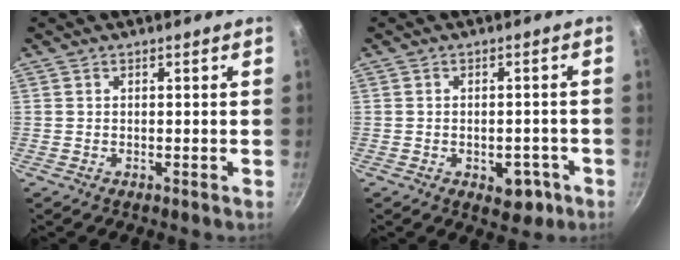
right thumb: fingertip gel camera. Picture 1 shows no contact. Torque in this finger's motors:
{"motor_torque": [-0.31, 0.17, 0.03, 0.46, 0.10]}